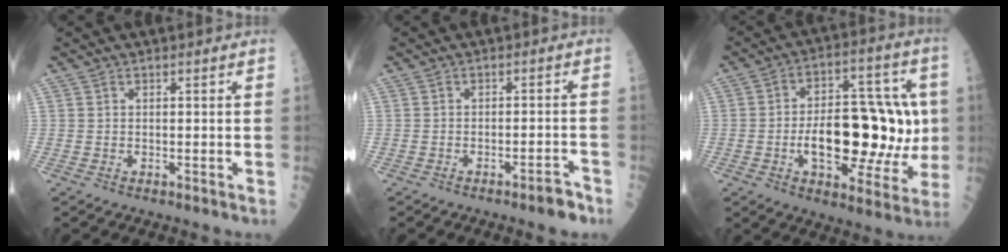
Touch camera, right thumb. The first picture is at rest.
{"total": 3.6, "force": [-2.5, 0.8, 2.5], "torque": [-0.031, 0.019, -0.033]}
{"total": 22.2, "force": [-1.4, 11.0, 19.2], "torque": [-0.250, 0.024, -0.011]}